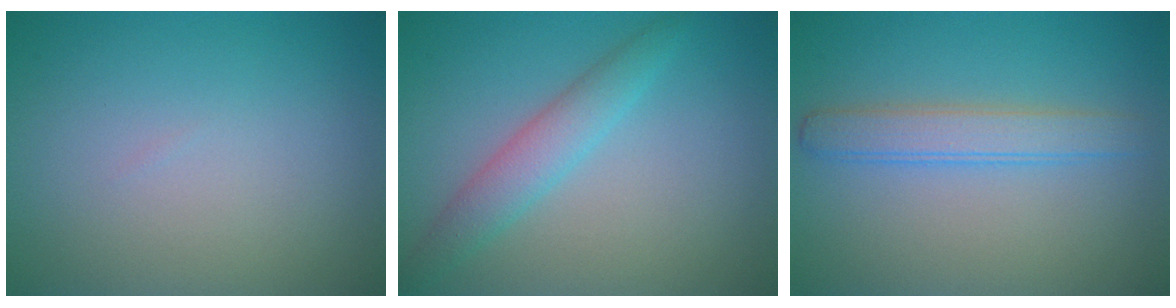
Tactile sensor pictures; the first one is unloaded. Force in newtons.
{"total": 3.0, "press": 3.0, "slide": 0.1}
{"total": 2.9, "press": 2.9, "slide": 0.1}